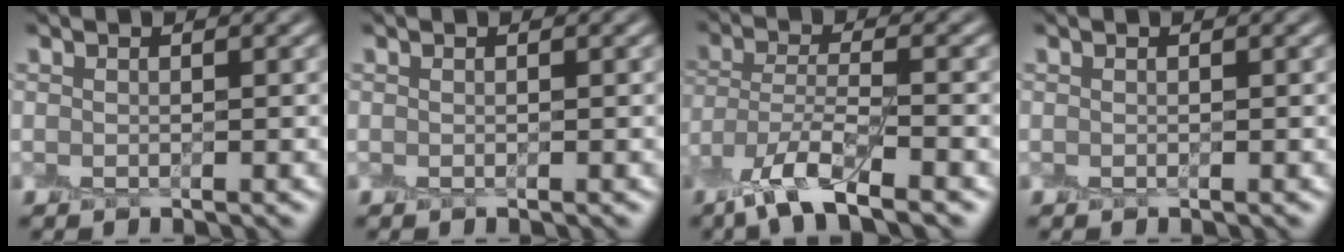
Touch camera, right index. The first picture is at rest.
{"total": 0.0}
{"total": 6.9, "force": [-4.6, 1.8, 4.8], "torque": [-0.099, -0.006, -0.097]}
{"total": 0.0}